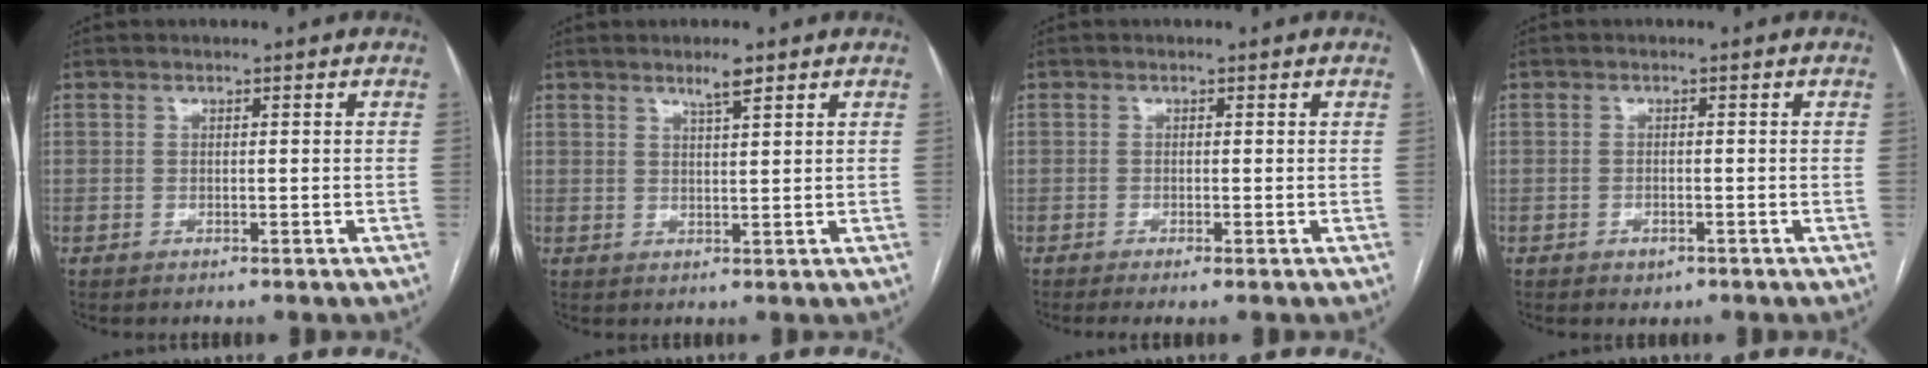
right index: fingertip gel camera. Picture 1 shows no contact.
{"total": 2.7, "force": [2.0, 0.1, 1.8], "torque": [-0.036, -0.002, 0.035]}
{"total": 1.4, "force": [-0.8, 0.0, 1.1], "torque": [-0.020, -0.003, -0.015]}
{"total": 1.5, "force": [-0.9, 1.0, 0.7], "torque": [-0.011, 0.001, -0.005]}